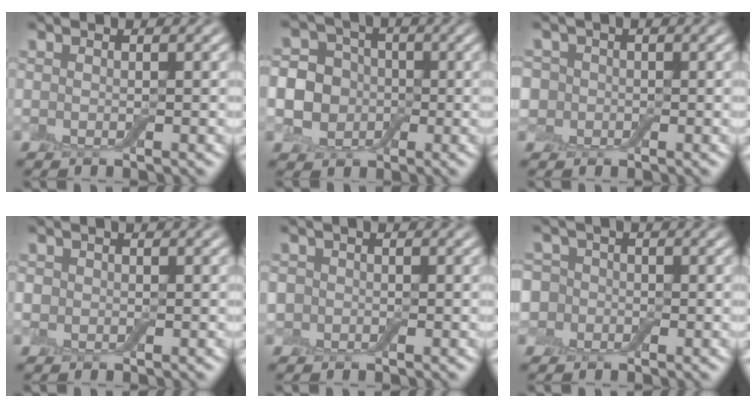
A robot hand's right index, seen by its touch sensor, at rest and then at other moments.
{"total": 9.7, "force": [-0.8, 8.9, 3.7], "torque": [-0.099, 0.022, -0.043]}
{"total": 4.4, "force": [0.7, 4.0, 1.7], "torque": [-0.021, 0.027, -0.025]}
{"total": 1.3, "force": [-0.1, 1.3, 0.3], "torque": [0.000, -0.002, -0.007]}
{"total": 2.2, "force": [0.0, 2.1, 0.6], "torque": [0.005, 0.009, -0.024]}
{"total": 5.4, "force": [-0.3, 5.1, 1.7], "torque": [-0.036, 0.036, -0.055]}